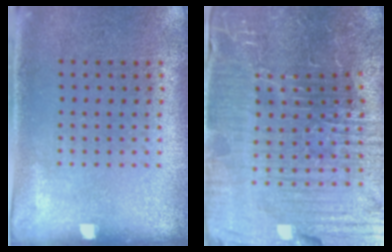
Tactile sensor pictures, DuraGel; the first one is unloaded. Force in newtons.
{"total": 7.1, "press": 6.4, "slide": 3.1}